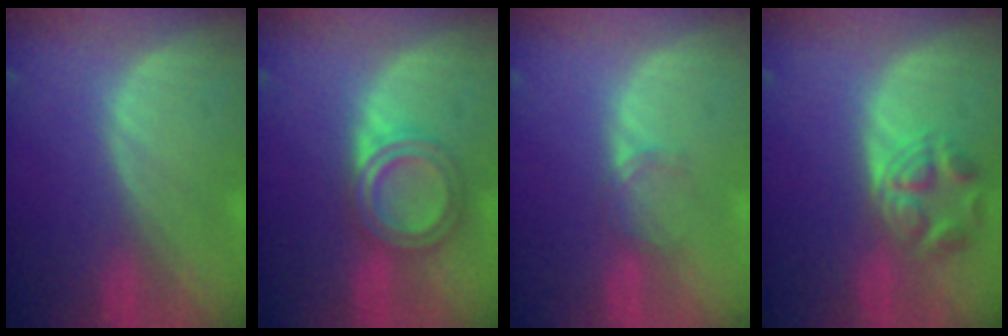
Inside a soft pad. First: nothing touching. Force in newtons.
{"total": 5.6, "press": 5.6, "slide": 0.1}
{"total": 1.9, "press": 1.9, "slide": 0.3}
{"total": 5.5, "press": 5.1, "slide": 2.0}